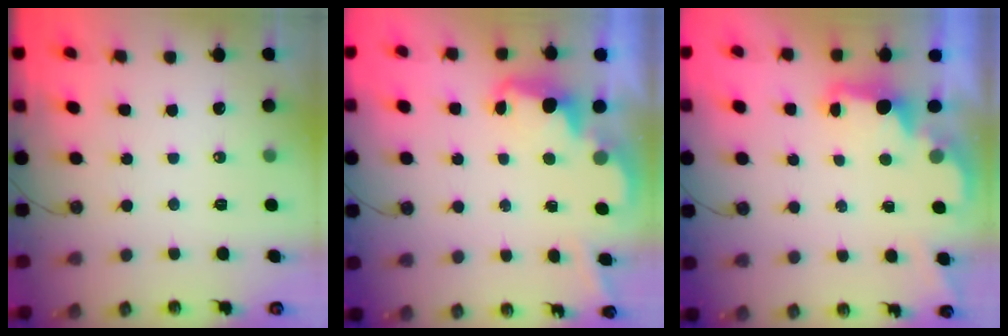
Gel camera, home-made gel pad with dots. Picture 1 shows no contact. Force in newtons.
{"total": 2.4, "press": 2.3, "slide": 0.6}
{"total": 2.3, "press": 2.2, "slide": 0.7}